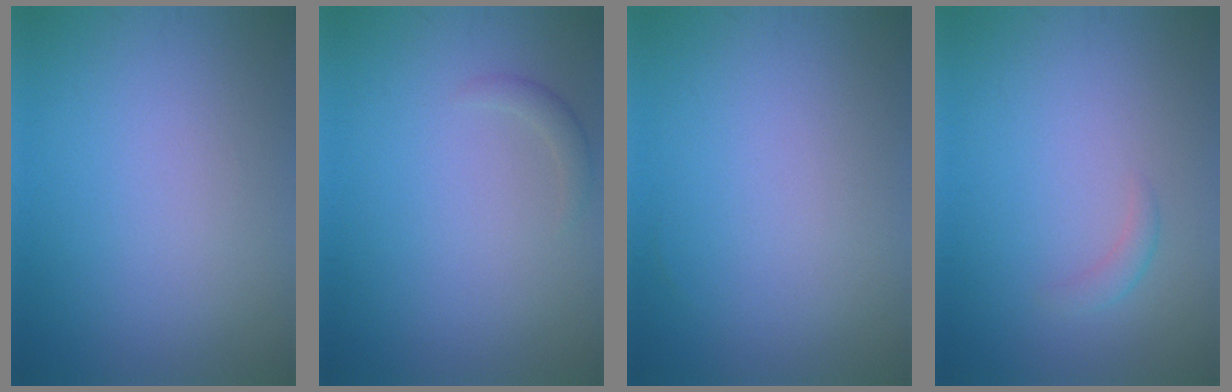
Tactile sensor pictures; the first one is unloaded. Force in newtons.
{"total": 1.0, "press": 1.0, "slide": 0.0}
{"total": 0.0}
{"total": 1.1, "press": 1.1, "slide": 0.0}